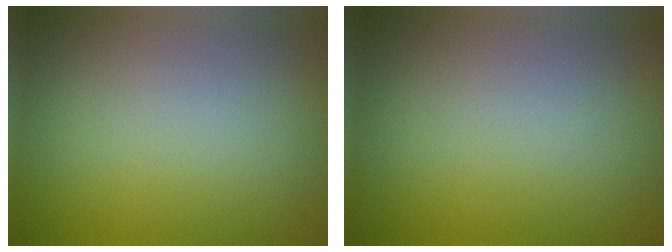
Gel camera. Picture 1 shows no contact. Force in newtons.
{"total": 0.0}